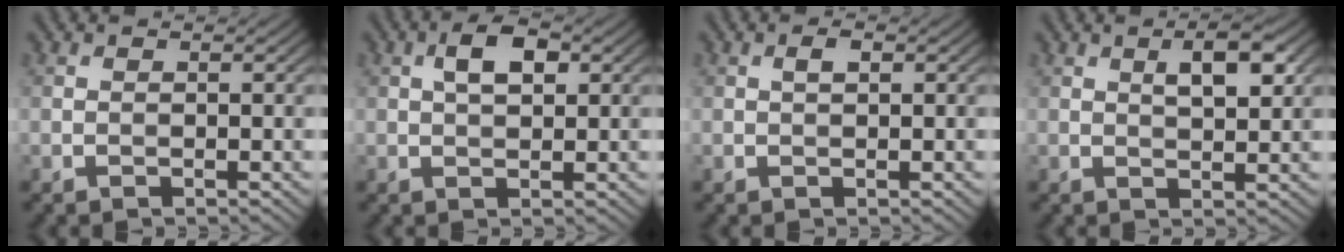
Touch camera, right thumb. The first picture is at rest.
{"total": 4.1, "force": [1.2, 1.9, 3.4], "torque": [-0.064, 0.008, 0.019]}
{"total": 1.3, "force": [0.3, 0.5, 1.1], "torque": [-0.021, 0.001, 0.005]}
{"total": 4.5, "force": [1.7, 1.7, 3.8], "torque": [-0.066, 0.001, 0.028]}